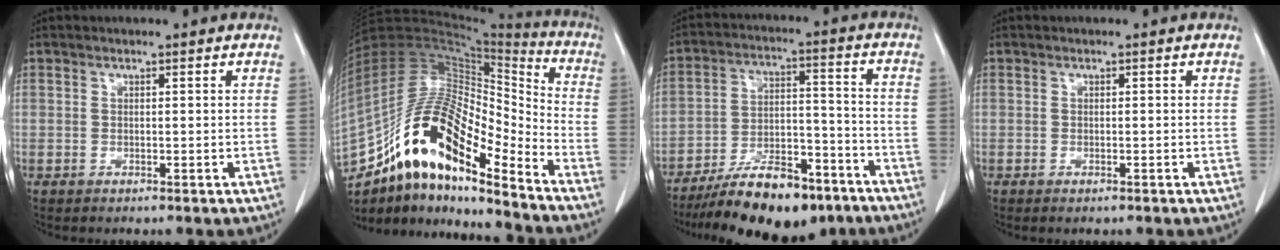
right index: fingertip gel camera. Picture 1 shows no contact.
{"total": 19.6, "force": [-13.1, 5.2, 13.7], "torque": [-0.262, 0.033, -0.231]}
{"total": 16.3, "force": [-12.2, 5.4, 9.4], "torque": [-0.149, 0.016, -0.200]}
{"total": 0.8, "force": [-0.5, 0.2, 0.6], "torque": [-0.009, -0.001, -0.006]}